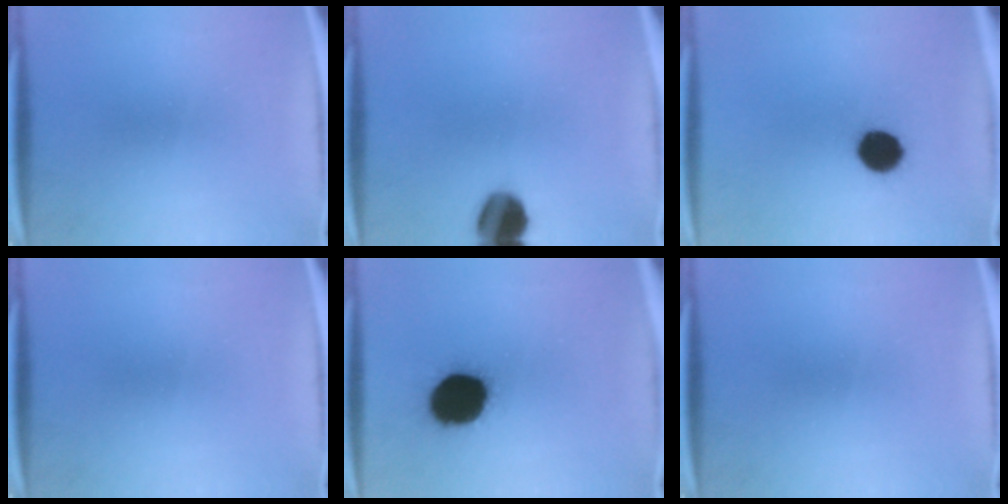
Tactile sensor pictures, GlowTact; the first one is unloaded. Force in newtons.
{"total": 9.8}
{"total": 8.5}
{"total": 0.0}
{"total": 18.7}
{"total": 0.0}